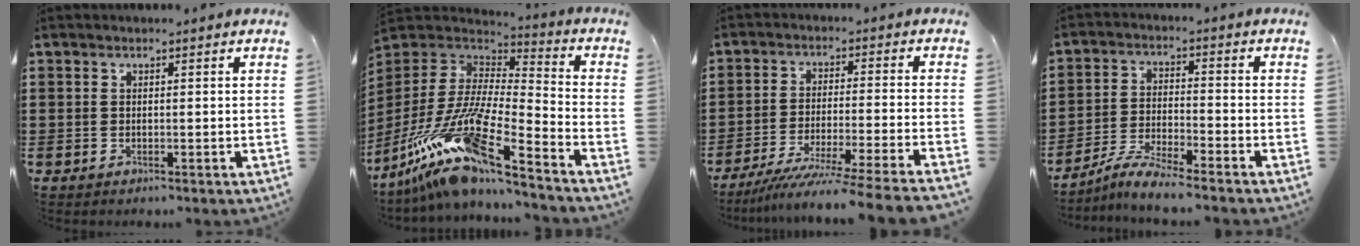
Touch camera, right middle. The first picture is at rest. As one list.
[{"total": 15.2, "force": [-10.4, 2.2, 10.9], "torque": [-0.249, -0.015, -0.208]}, {"total": 8.0, "force": [-6.9, -1.2, 3.8], "torque": [-0.066, -0.019, -0.137]}, {"total": 5.6, "force": [-5.2, -0.2, 2.1], "torque": [-0.050, -0.012, -0.102]}]